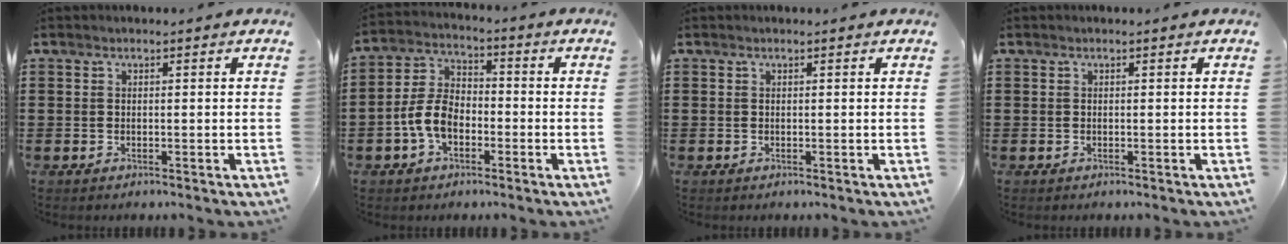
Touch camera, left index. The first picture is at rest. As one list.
[{"total": 6.6, "force": [-2.5, 4.2, 4.5], "torque": [-0.114, 0.007, -0.056]}, {"total": 0.0}, {"total": 0.0}]